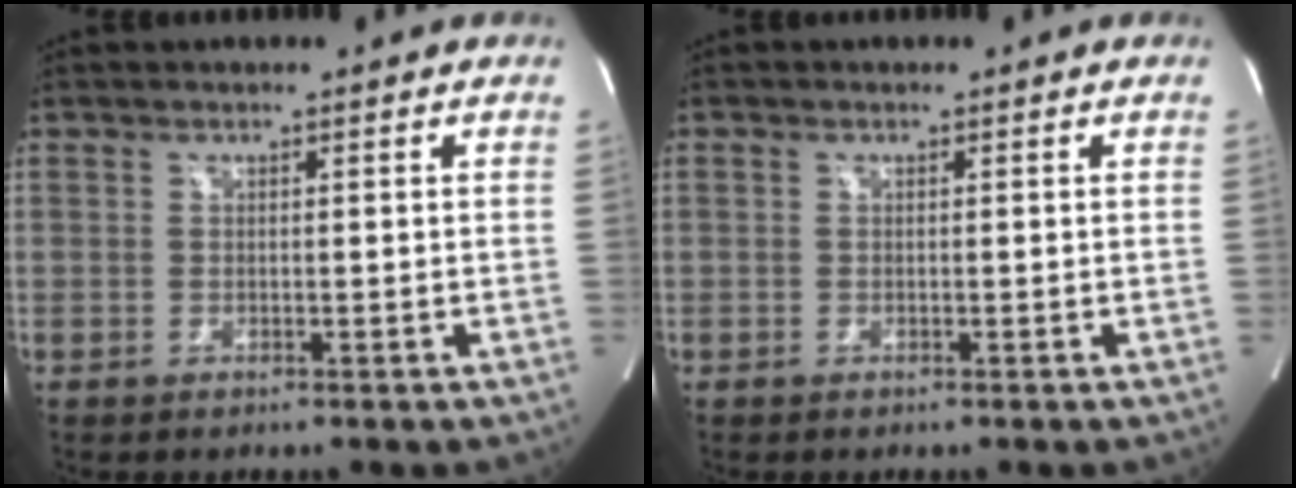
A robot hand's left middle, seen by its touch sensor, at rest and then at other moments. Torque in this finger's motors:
{"motor_torque": [0.02, 0.01, -0.05, 0.00]}